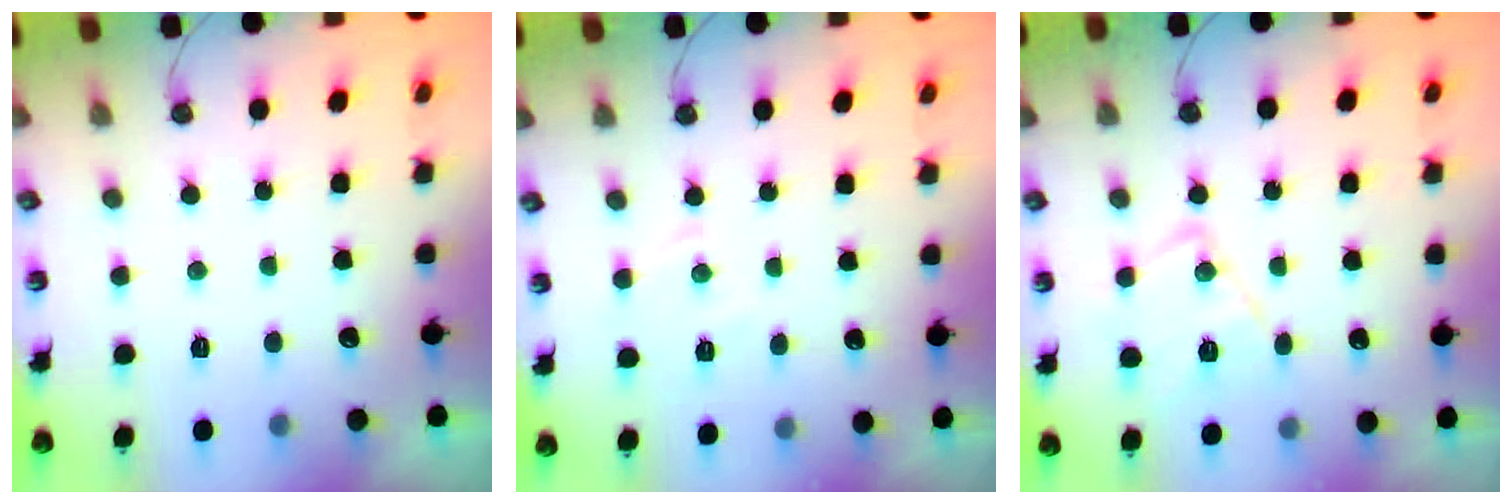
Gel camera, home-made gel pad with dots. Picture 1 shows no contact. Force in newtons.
{"total": 6.9, "press": 6.9, "slide": 0.5}
{"total": 12.8, "press": 12.8, "slide": 0.9}